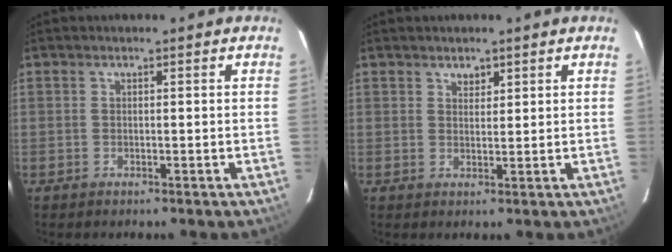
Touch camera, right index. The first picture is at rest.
{"total": 1.8, "force": [1.3, 1.1, 0.6], "torque": [-0.005, 0.003, 0.022]}